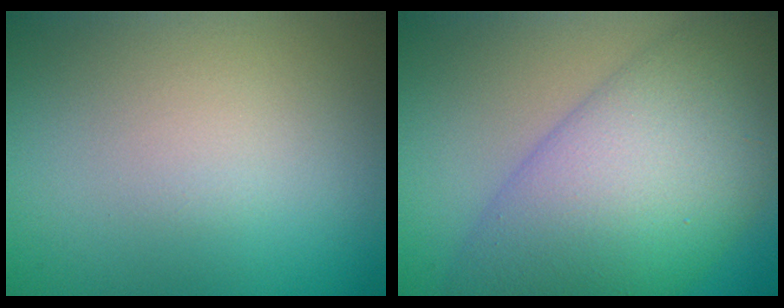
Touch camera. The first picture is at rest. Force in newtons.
{"total": 12.3, "press": 12.3, "slide": 0.2}